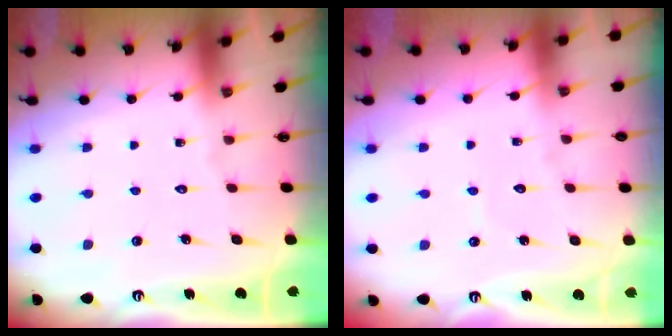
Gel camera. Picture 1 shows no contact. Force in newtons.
{"total": 2.8, "press": 2.8, "slide": 0.3}